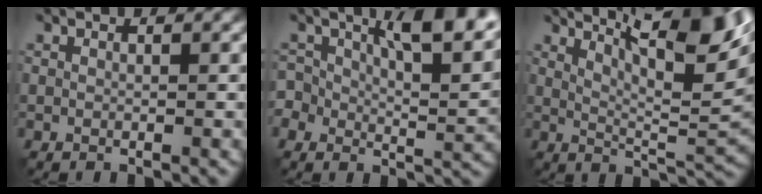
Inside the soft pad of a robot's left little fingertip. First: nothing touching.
{"total": 7.3, "force": [2.6, 3.8, 5.7], "torque": [-0.085, 0.000, 0.028]}
{"total": 11.5, "force": [6.2, 2.5, 9.3], "torque": [-0.138, 0.021, 0.098]}